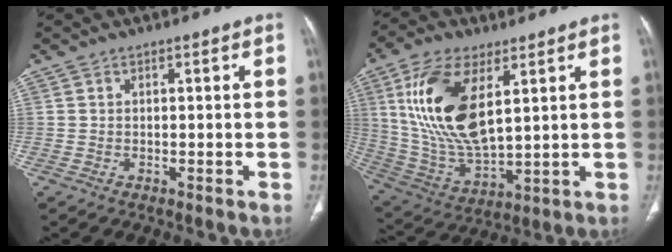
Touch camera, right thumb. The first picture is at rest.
{"total": 19.2, "force": [6.2, 8.9, 15.9], "torque": [-0.312, -0.025, 0.127]}